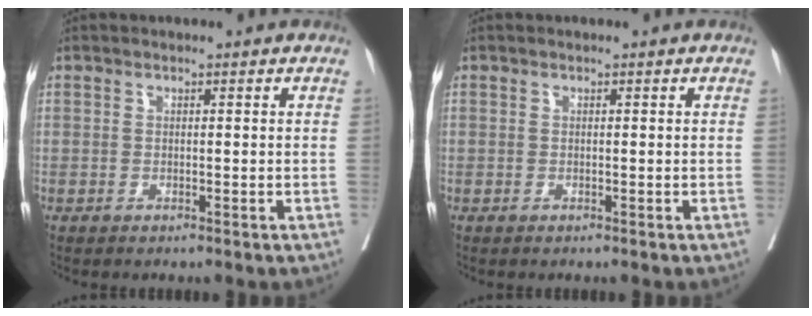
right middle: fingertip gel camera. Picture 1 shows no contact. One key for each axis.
{"total": 0.0}